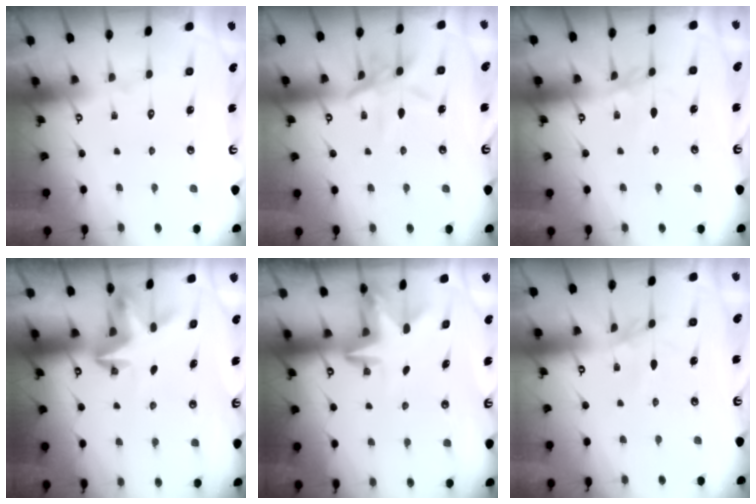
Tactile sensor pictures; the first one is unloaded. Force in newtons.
{"total": 9.1, "press": 9.1, "slide": 0.7}
{"total": 2.1, "press": 2.1, "slide": 0.5}
{"total": 3.4, "press": 3.4, "slide": 0.2}
{"total": 2.7, "press": 2.7, "slide": 0.2}
{"total": 2.0, "press": 1.9, "slide": 0.4}